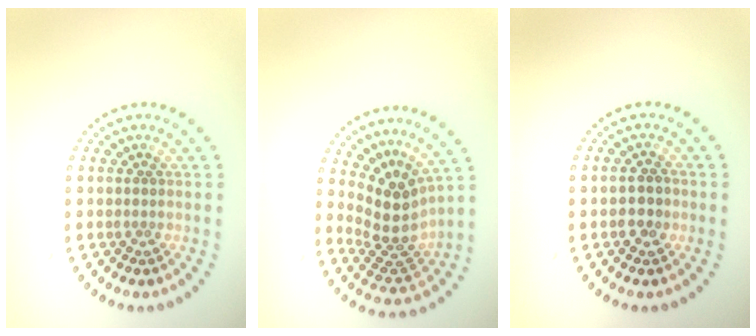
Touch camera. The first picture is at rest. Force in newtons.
{"total": 4.2, "press": 3.0, "slide": 2.9}
{"total": 1.9, "press": 1.8, "slide": 0.4}